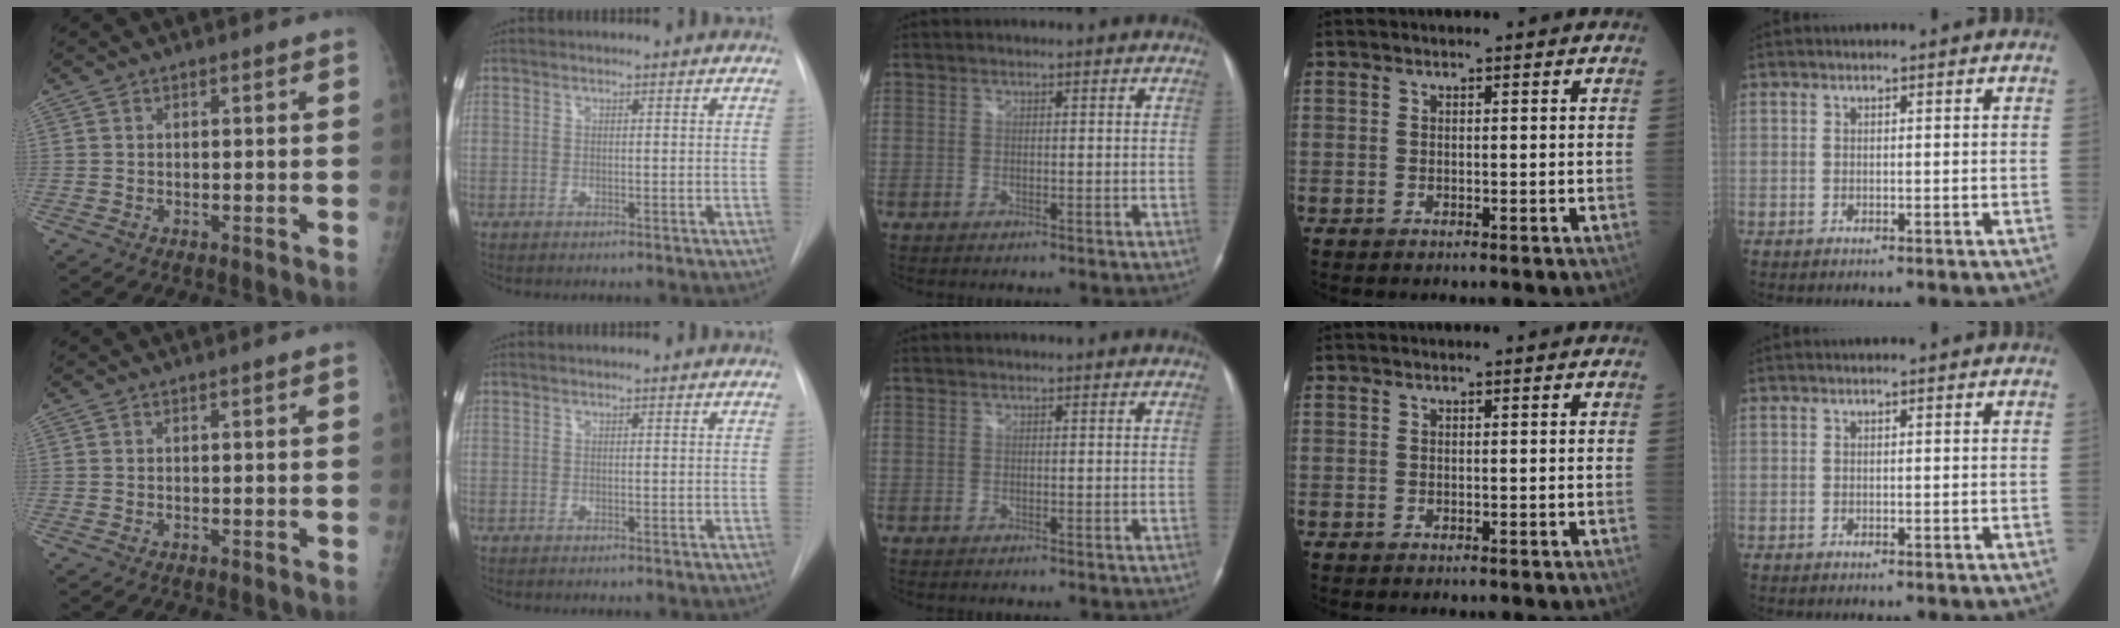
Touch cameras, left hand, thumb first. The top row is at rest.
{}